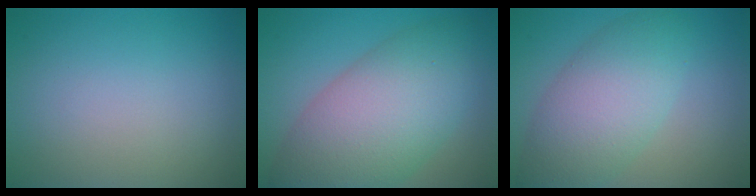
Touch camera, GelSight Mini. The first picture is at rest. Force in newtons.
{"total": 10.1, "press": 10.1, "slide": 0.2}
{"total": 6.6, "press": 6.6, "slide": 0.3}